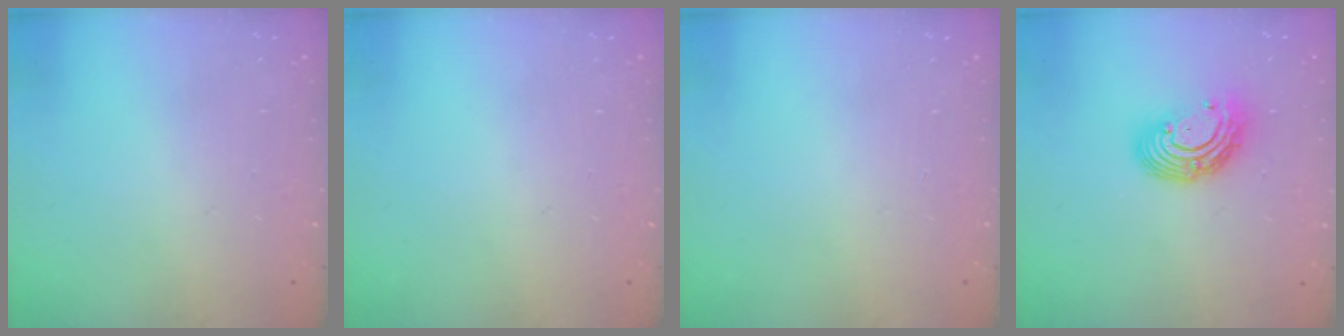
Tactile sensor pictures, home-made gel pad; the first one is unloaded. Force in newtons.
{"total": 0.0}
{"total": 0.0}
{"total": 10.7, "press": 10.6, "slide": 0.9}